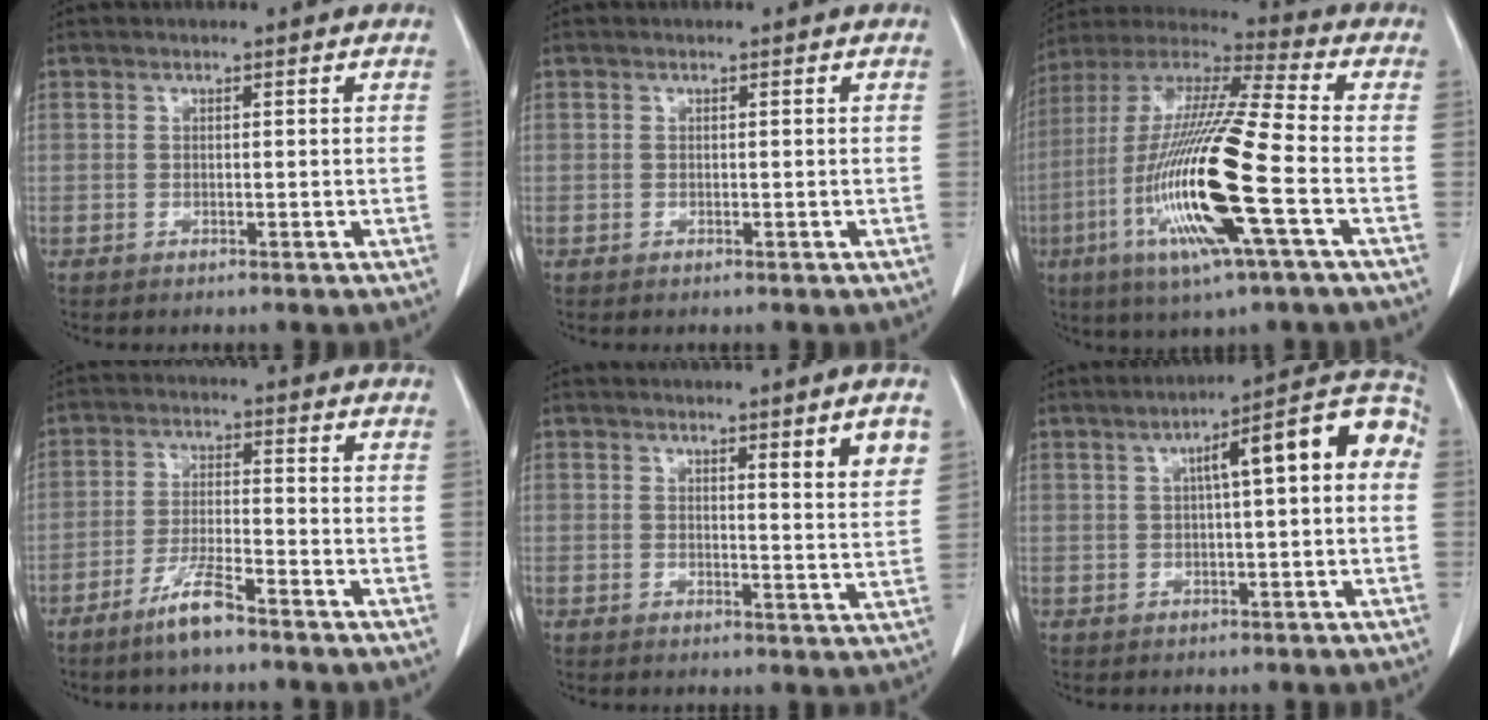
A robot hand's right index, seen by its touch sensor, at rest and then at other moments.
{"total": 0.0}
{"total": 21.0, "force": [-6.0, 1.0, 20.1], "torque": [-0.432, -0.027, -0.121]}
{"total": 6.0, "force": [-4.4, 0.3, 4.0], "torque": [-0.082, -0.009, -0.087]}
{"total": 5.2, "force": [2.8, 0.0, 4.3], "torque": [-0.050, -0.018, 0.036]}
{"total": 11.6, "force": [2.1, 2.0, 11.2], "torque": [-0.152, 0.045, 0.021]}